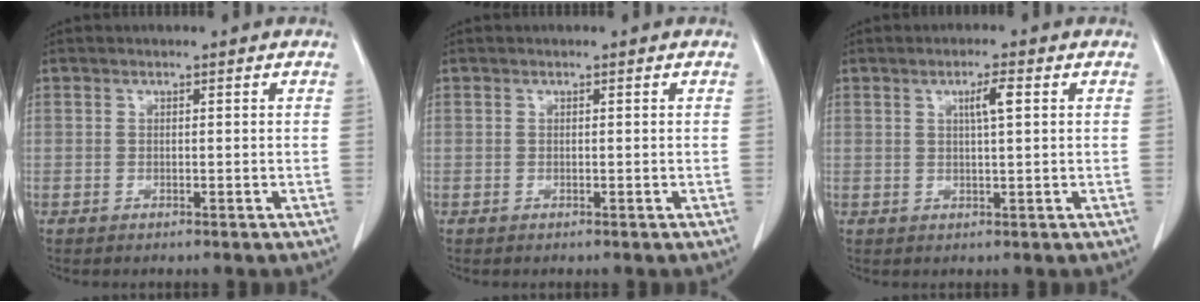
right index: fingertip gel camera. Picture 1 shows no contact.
{"total": 0.0}
{"total": 3.0, "force": [1.0, 0.1, 2.8], "torque": [-0.048, 0.001, 0.016]}